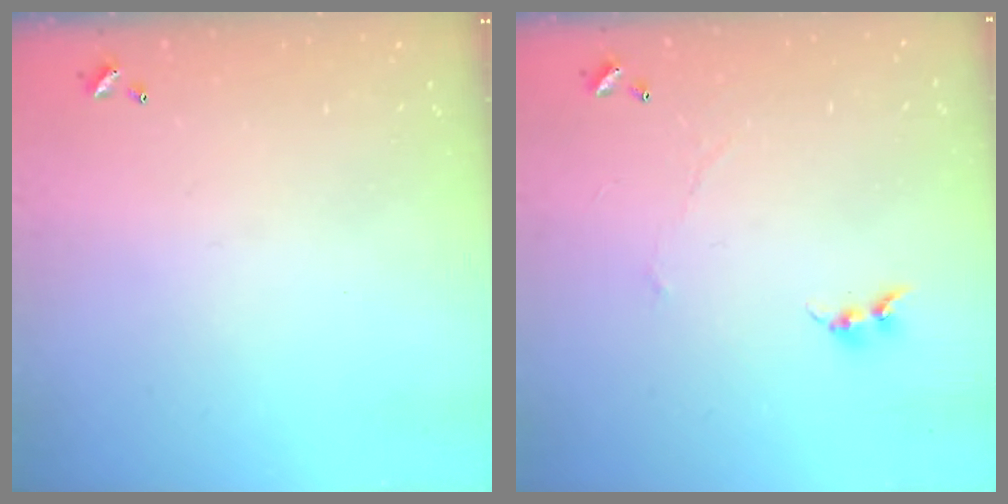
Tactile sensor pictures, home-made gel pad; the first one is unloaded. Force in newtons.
{"total": 0.7, "press": 0.4, "slide": 0.6}